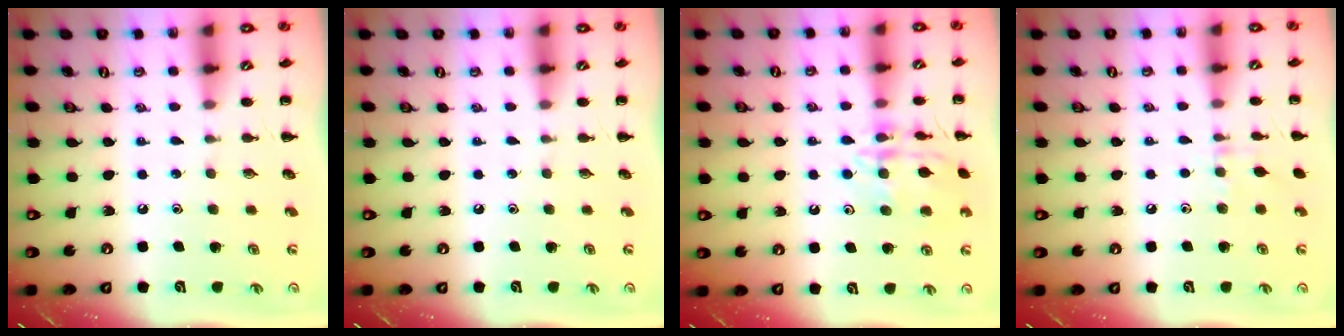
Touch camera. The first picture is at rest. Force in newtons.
{"total": 0.0}
{"total": 14.3, "press": 14.2, "slide": 0.9}
{"total": 6.7, "press": 6.3, "slide": 2.3}